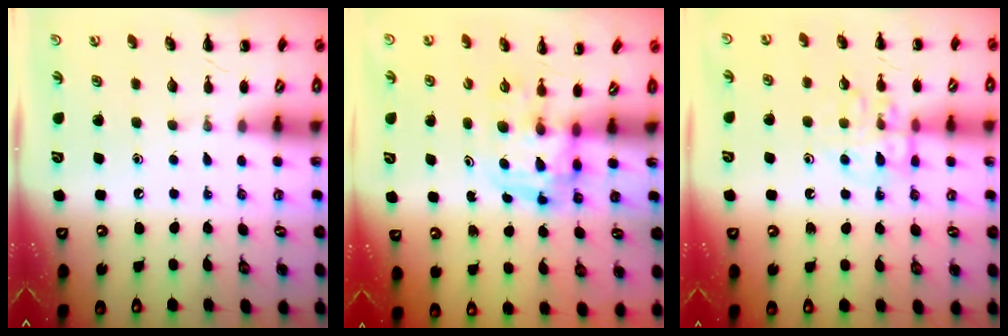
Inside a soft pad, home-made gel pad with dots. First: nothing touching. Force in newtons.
{"total": 3.5, "press": 3.5, "slide": 0.6}
{"total": 11.5, "press": 11.4, "slide": 0.9}